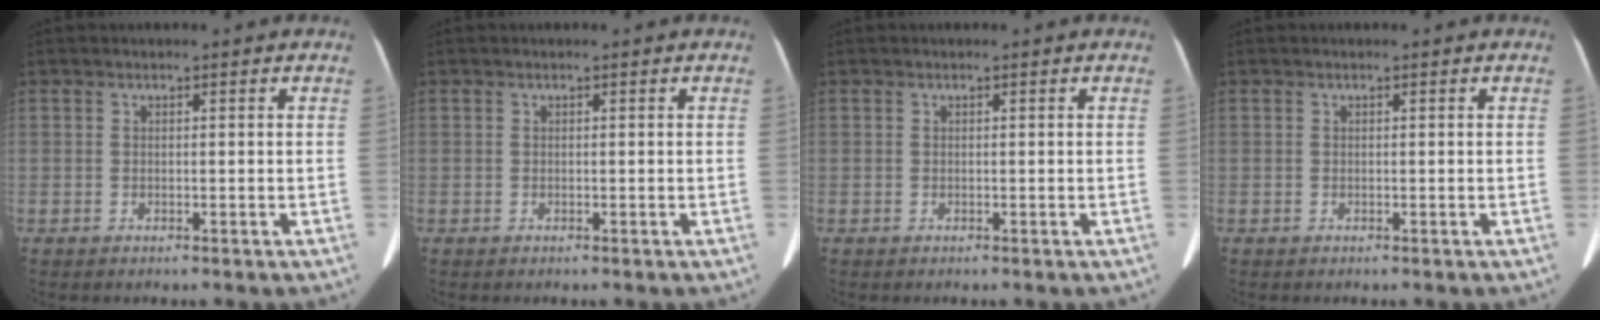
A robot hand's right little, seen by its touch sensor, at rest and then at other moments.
{"total": 0.0}
{"total": 0.0}
{"total": 0.0}